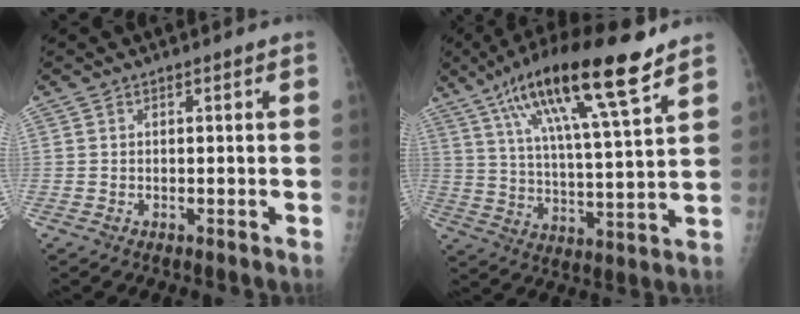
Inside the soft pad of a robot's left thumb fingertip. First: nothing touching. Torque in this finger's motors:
{"motor_torque": [0.44, 0.46, 1.65, -1.12, 0.42]}